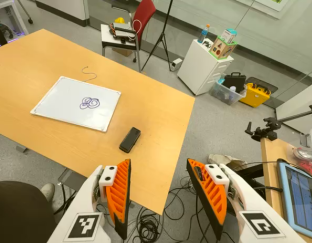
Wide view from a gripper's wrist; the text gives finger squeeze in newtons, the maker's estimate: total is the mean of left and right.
{"total": 0.0}